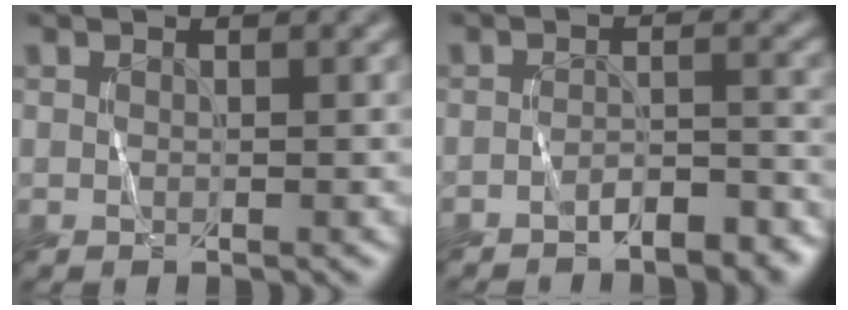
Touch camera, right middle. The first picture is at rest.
{"total": 3.0, "force": [-2.5, 0.8, 1.4], "torque": [-0.019, 0.007, -0.040]}